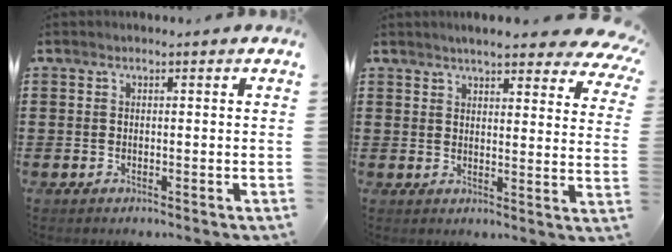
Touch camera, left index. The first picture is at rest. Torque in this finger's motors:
{"motor_torque": [2.14, 0.00, 0.46, 0.04]}